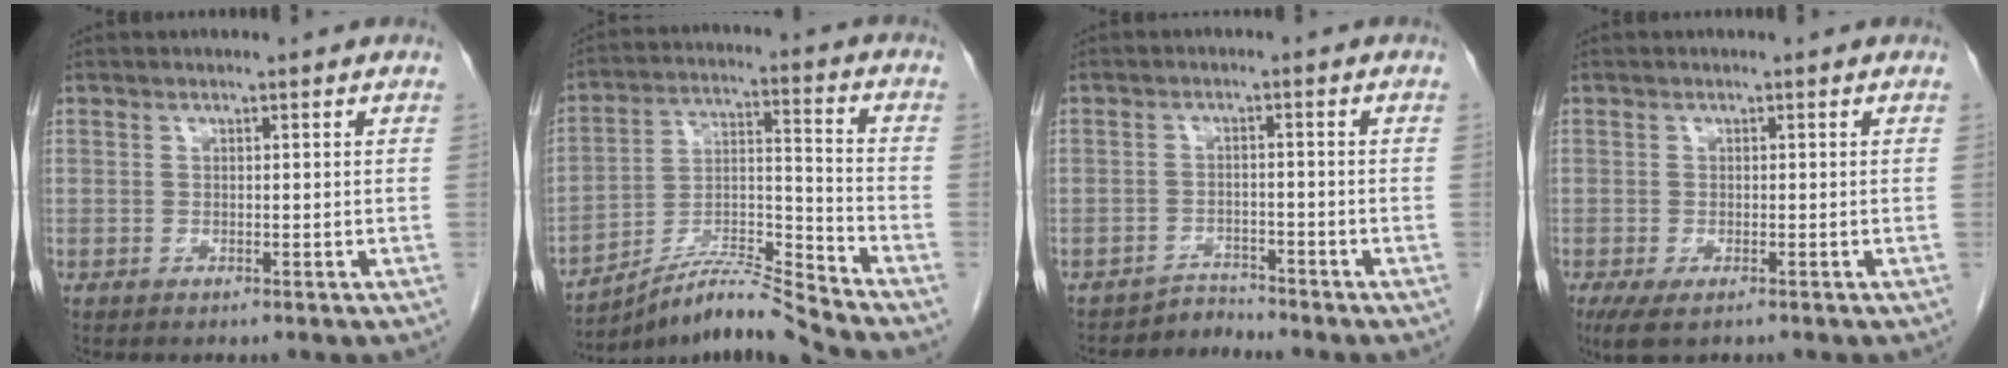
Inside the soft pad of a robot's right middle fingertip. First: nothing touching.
{"total": 11.2, "force": [-10.5, -2.4, 2.9], "torque": [-0.053, 0.017, -0.191]}
{"total": 2.6, "force": [-2.2, -0.2, -1.3], "torque": [0.033, -0.004, -0.037]}
{"total": 3.9, "force": [-2.5, 1.4, 2.7], "torque": [-0.051, -0.011, -0.040]}